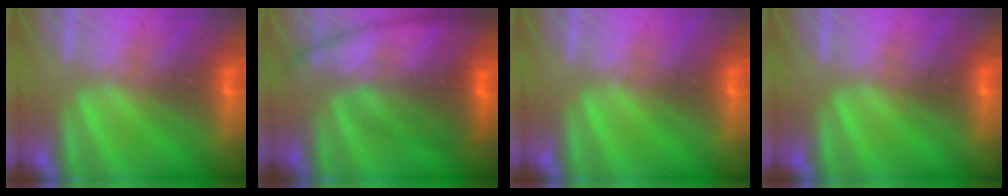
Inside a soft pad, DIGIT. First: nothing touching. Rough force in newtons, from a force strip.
{"total": 7.2}
{"total": 0.0}
{"total": 0.0}